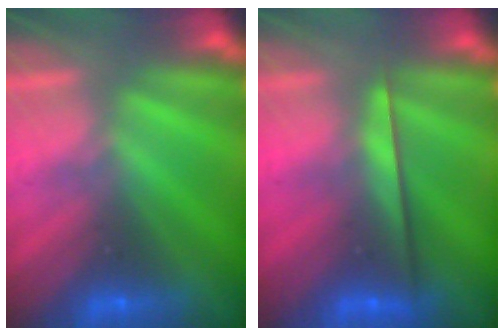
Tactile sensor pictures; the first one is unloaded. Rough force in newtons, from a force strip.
{"total": 2.2}